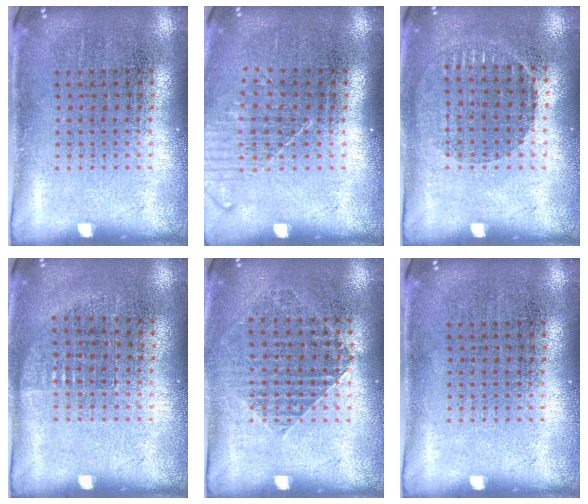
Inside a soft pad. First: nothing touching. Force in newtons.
{"total": 1.2, "press": 1.0, "slide": 0.6}
{"total": 0.8, "press": 0.8, "slide": 0.2}
{"total": 0.7, "press": 0.6, "slide": 0.4}
{"total": 1.0, "press": 1.0, "slide": 0.2}
{"total": 0.0}